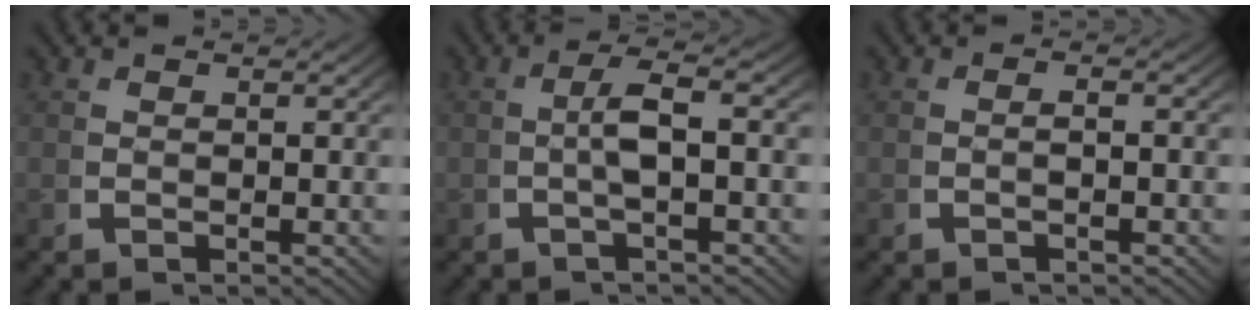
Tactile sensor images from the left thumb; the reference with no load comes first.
{"total": 3.7, "force": [-0.2, 0.7, 3.6], "torque": [-0.080, 0.003, -0.006]}
{"total": 1.2, "force": [-0.4, 0.1, 1.1], "torque": [-0.024, 0.005, -0.008]}